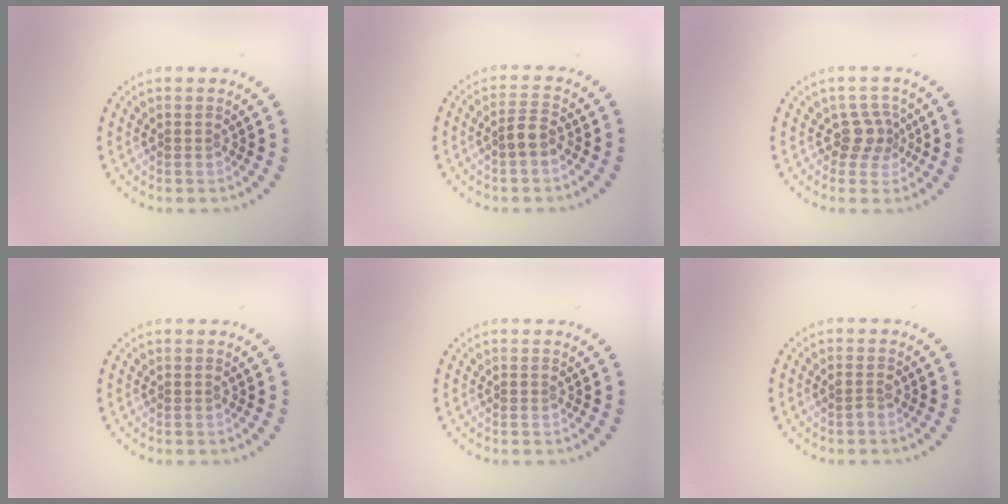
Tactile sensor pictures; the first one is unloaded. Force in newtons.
{"total": 2.0, "press": 1.8, "slide": 0.9}
{"total": 2.5, "press": 1.9, "slide": 1.6}
{"total": 0.0}
{"total": 0.0}
{"total": 0.7, "press": 0.6, "slide": 0.1}